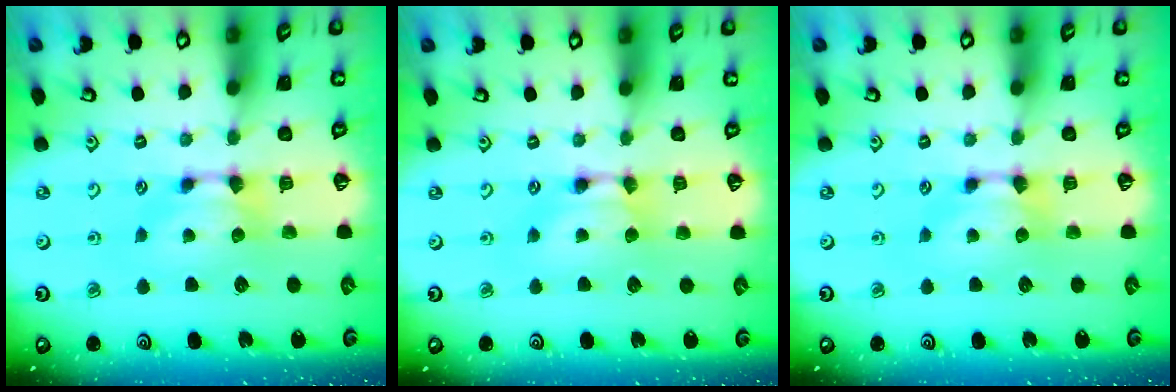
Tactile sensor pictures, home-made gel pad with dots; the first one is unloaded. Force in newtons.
{"total": 1.7, "press": 1.7, "slide": 0.2}
{"total": 0.0}